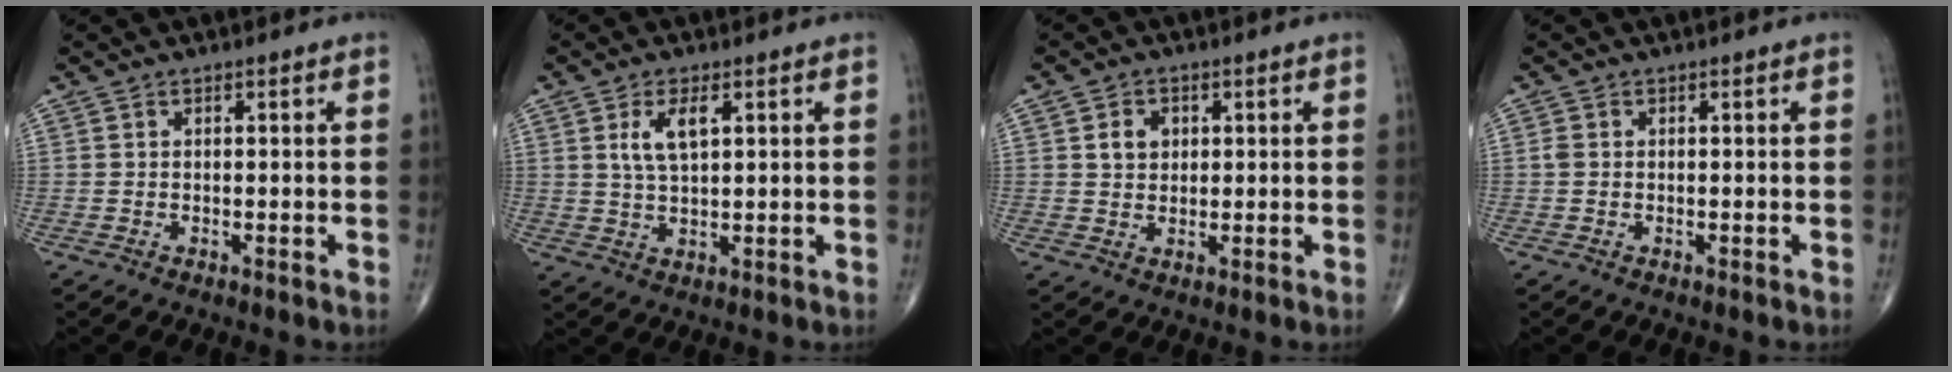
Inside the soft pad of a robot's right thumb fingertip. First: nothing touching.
{"total": 5.4, "force": [1.9, 2.2, 4.6], "torque": [-0.088, -0.005, 0.040]}
{"total": 3.9, "force": [1.1, 3.1, 2.1], "torque": [-0.018, -0.003, 0.018]}
{"total": 0.8, "force": [0.0, 0.6, 0.5], "torque": [-0.013, -0.001, -0.002]}